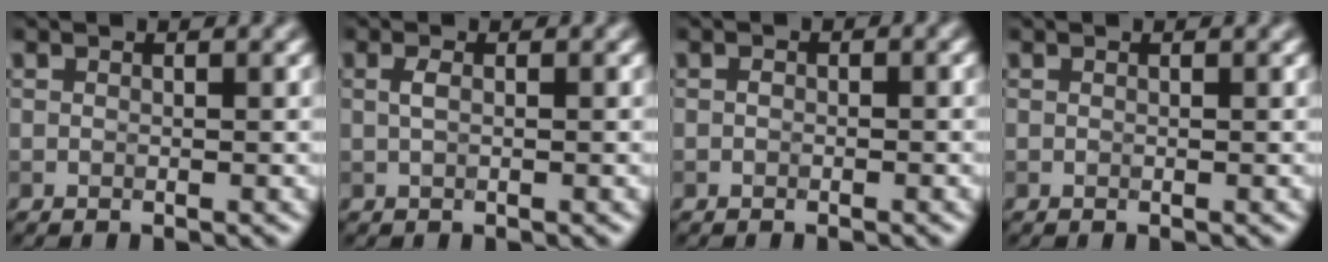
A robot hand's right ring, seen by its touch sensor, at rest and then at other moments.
{"total": 0.9, "force": [0.2, 0.2, 0.8], "torque": [-0.018, 0.002, 0.004]}
{"total": 0.6, "force": [-0.3, 0.3, 0.4], "torque": [-0.006, 0.001, -0.005]}
{"total": 0.0}